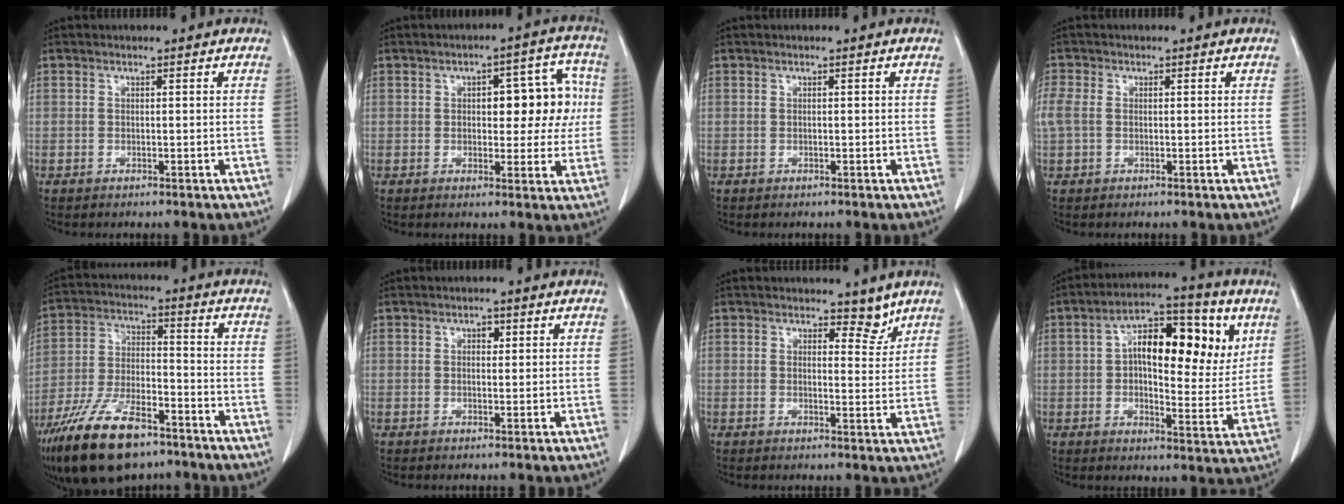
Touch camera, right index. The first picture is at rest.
{"total": 10.9, "force": [1.3, 4.9, 9.6], "torque": [-0.116, 0.040, 0.025]}
{"total": 0.0}
{"total": 6.2, "force": [0.2, 4.7, 4.0], "torque": [-0.141, 0.023, 0.009]}
{"total": 17.5, "force": [-11.8, 6.4, 11.1], "torque": [-0.244, -0.017, -0.214]}
{"total": 1.7, "force": [0.5, 1.2, 1.1], "torque": [-0.023, 0.009, 0.009]}
{"total": 3.9, "force": [2.9, 2.2, 1.5], "torque": [-0.015, -0.002, 0.043]}
{"total": 16.9, "force": [4.9, 7.3, 14.5], "torque": [-0.220, 0.033, 0.068]}